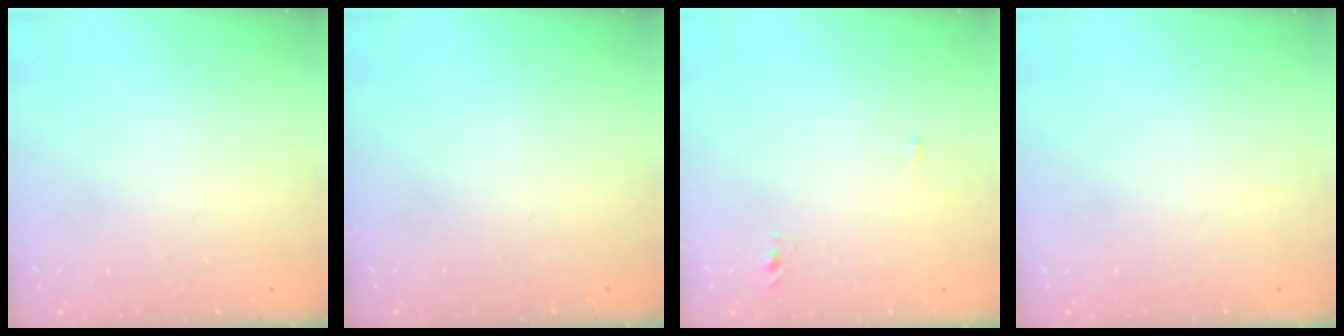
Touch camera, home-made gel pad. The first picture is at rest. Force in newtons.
{"total": 0.0}
{"total": 2.4, "press": 2.2, "slide": 1.0}
{"total": 0.0}